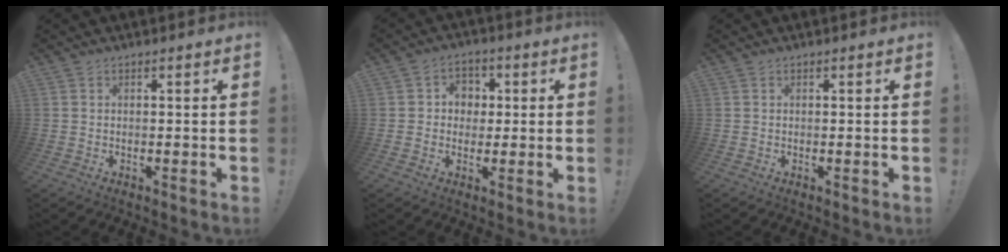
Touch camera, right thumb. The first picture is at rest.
{"total": 5.6, "force": [0.4, 5.4, 1.5], "torque": [-0.022, 0.005, 0.009]}
{"total": 0.0}